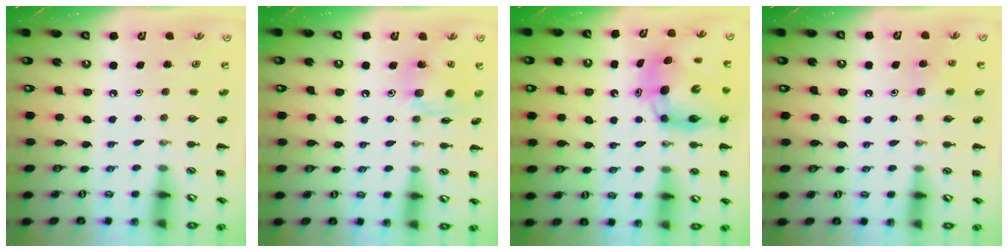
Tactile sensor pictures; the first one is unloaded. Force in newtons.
{"total": 11.9, "press": 11.8, "slide": 1.4}
{"total": 11.2, "press": 10.7, "slide": 3.3}
{"total": 5.4, "press": 5.1, "slide": 1.6}